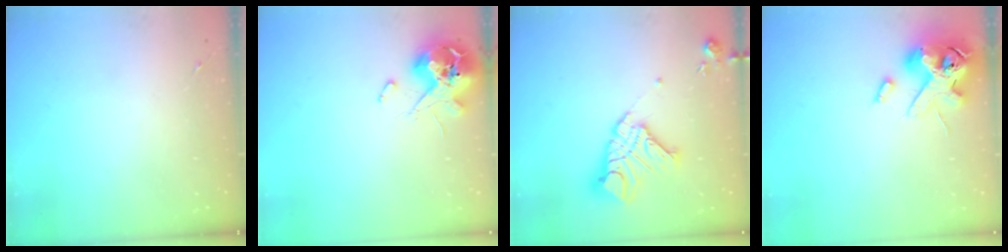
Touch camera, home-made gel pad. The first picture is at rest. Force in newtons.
{"total": 12.4, "press": 12.3, "slide": 1.9}
{"total": 15.8, "press": 15.7, "slide": 1.9}
{"total": 15.3, "press": 15.1, "slide": 2.6}